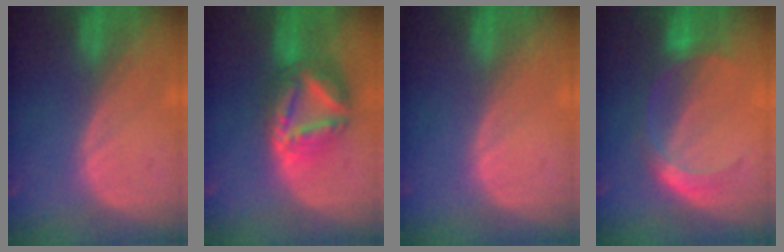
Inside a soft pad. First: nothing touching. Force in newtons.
{"total": 8.9, "press": 8.8, "slide": 0.9}
{"total": 0.0}
{"total": 5.1, "press": 5.0, "slide": 0.7}